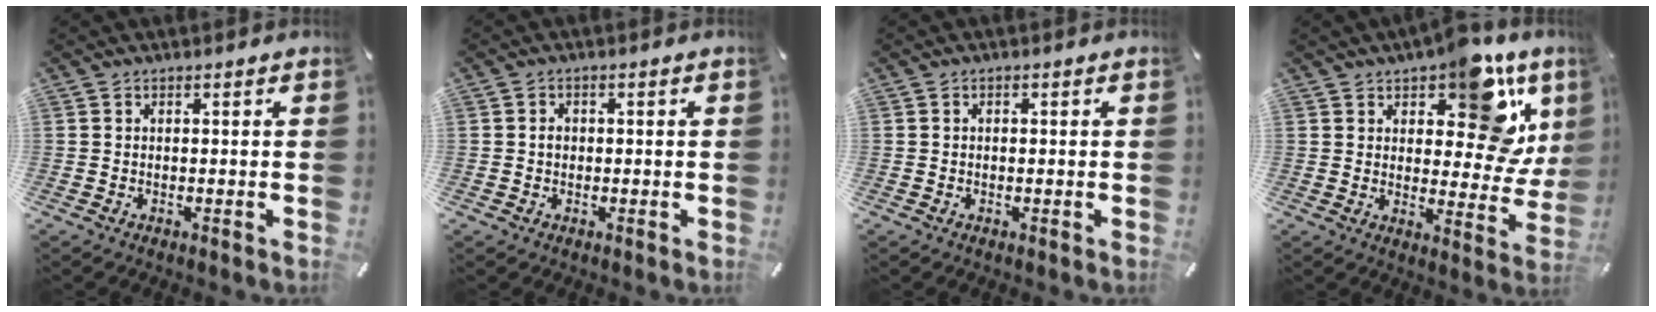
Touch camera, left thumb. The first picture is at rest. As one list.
[{"total": 1.9, "force": [-0.2, 1.7, 0.9], "torque": [-0.012, 0.002, -0.007]}, {"total": 0.6, "force": [-0.1, 0.4, 0.4], "torque": [-0.009, 0.001, -0.003]}, {"total": 15.8, "force": [9.2, 7.8, 10.2], "torque": [-0.131, -0.063, 0.154]}]